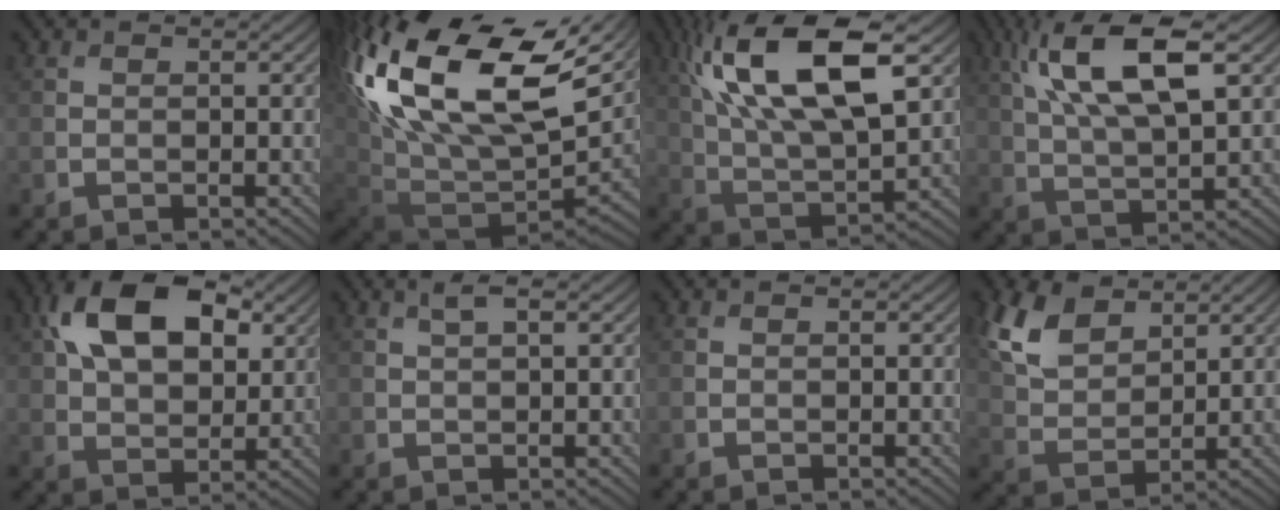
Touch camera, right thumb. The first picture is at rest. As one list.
[{"total": 21.9, "force": [8.6, 12.4, 15.9], "torque": [-0.352, -0.006, 0.177]}, {"total": 17.2, "force": [7.0, 6.8, 14.2], "torque": [-0.298, 0.023, 0.122]}, {"total": 12.6, "force": [4.9, 4.4, 10.7], "torque": [-0.215, 0.011, 0.088]}, {"total": 13.9, "force": [5.3, 8.2, 9.9], "torque": [-0.197, 0.021, 0.089]}, {"total": 1.8, "force": [0.9, 0.4, 1.5], "torque": [-0.035, 0.005, 0.018]}, {"total": 0.0}, {"total": 7.7, "force": [4.6, 4.2, 4.5], "torque": [-0.119, 0.003, 0.096]}]